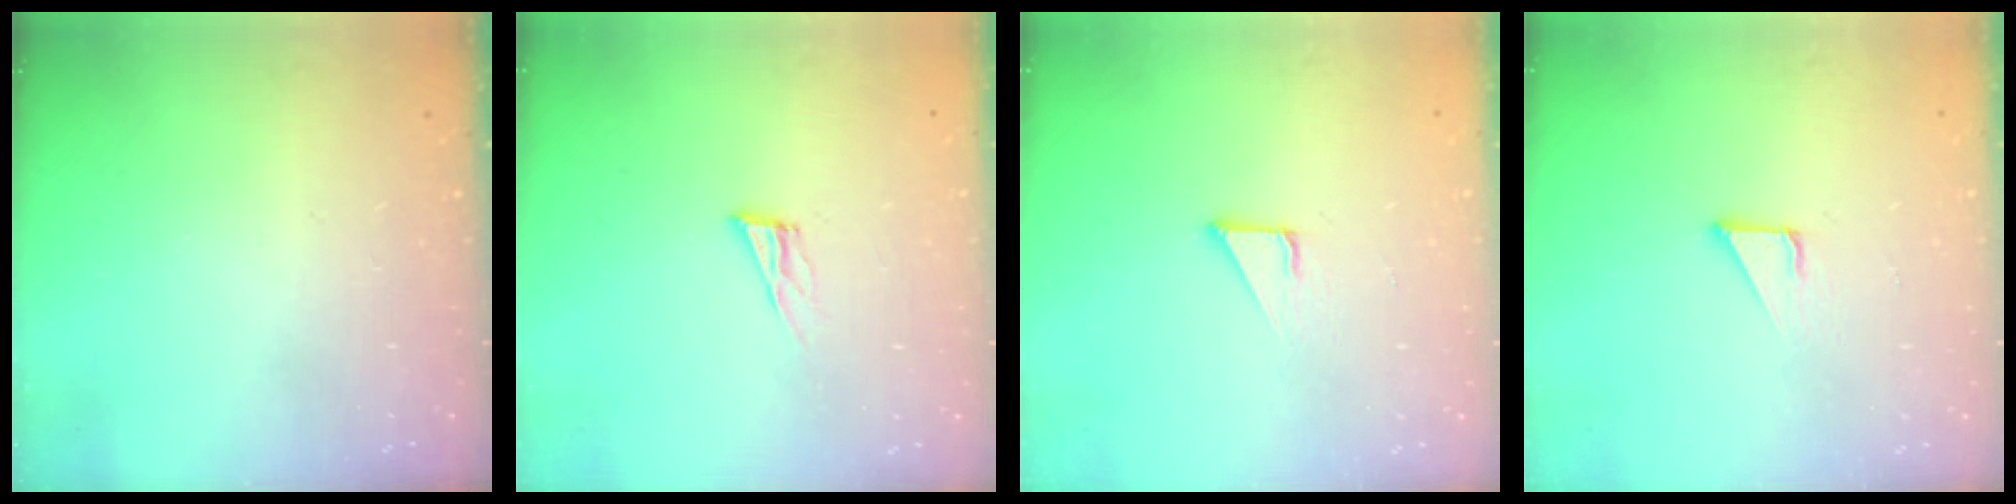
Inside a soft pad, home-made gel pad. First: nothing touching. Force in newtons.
{"total": 8.4, "press": 8.0, "slide": 2.2}
{"total": 2.1, "press": 2.1, "slide": 0.1}
{"total": 2.1, "press": 2.1, "slide": 0.1}